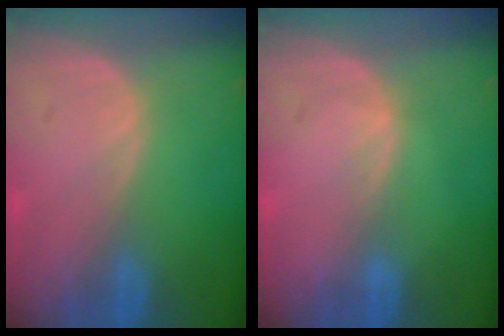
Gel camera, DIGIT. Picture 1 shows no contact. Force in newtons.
{"total": 0.6, "press": 0.5, "slide": 0.2}